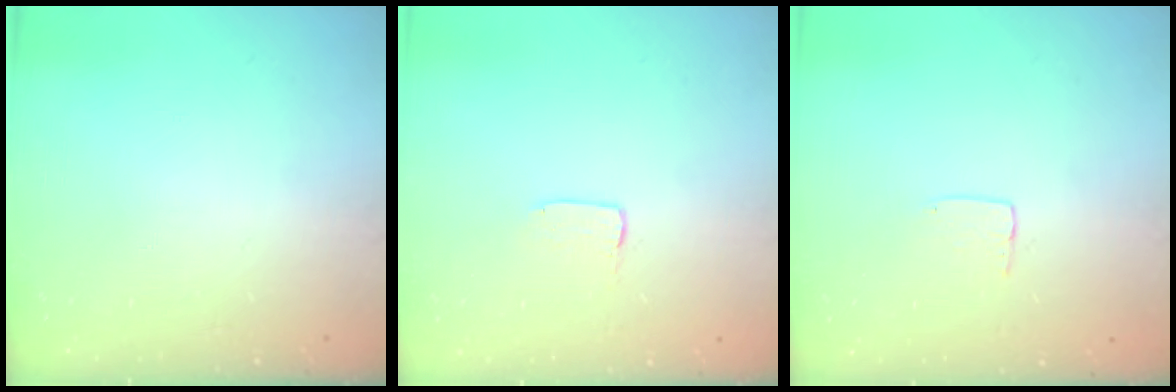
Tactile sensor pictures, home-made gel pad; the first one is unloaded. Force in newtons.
{"total": 1.7, "press": 1.6, "slide": 0.1}
{"total": 3.6, "press": 3.6, "slide": 0.2}